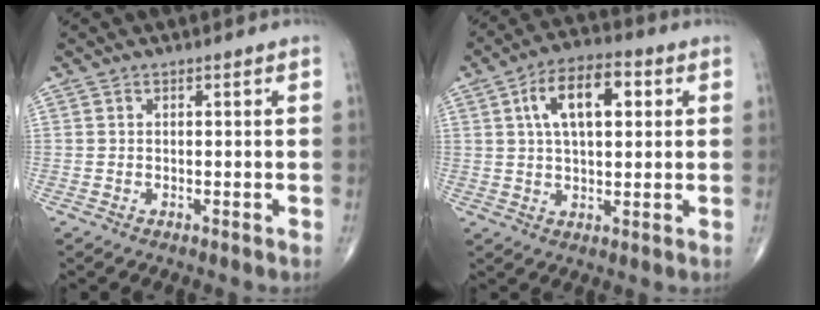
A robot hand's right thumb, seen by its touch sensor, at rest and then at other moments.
{"total": 11.8, "force": [3.4, 5.8, 9.7], "torque": [-0.153, 0.011, 0.051]}